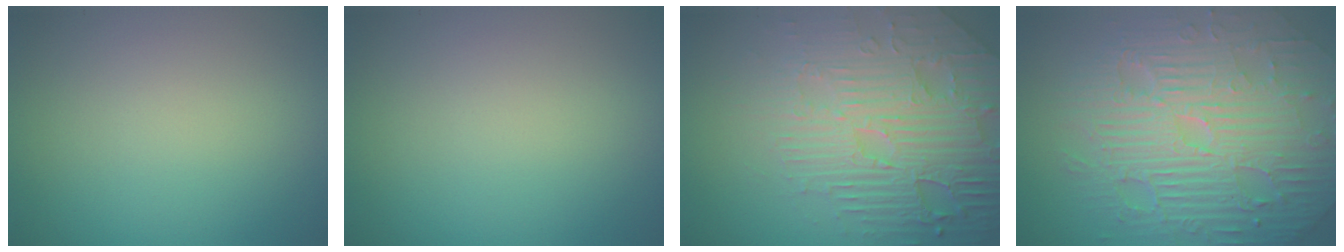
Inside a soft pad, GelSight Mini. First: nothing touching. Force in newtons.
{"total": 0.0}
{"total": 7.3, "press": 5.9, "slide": 4.4}
{"total": 11.4, "press": 7.4, "slide": 8.8}